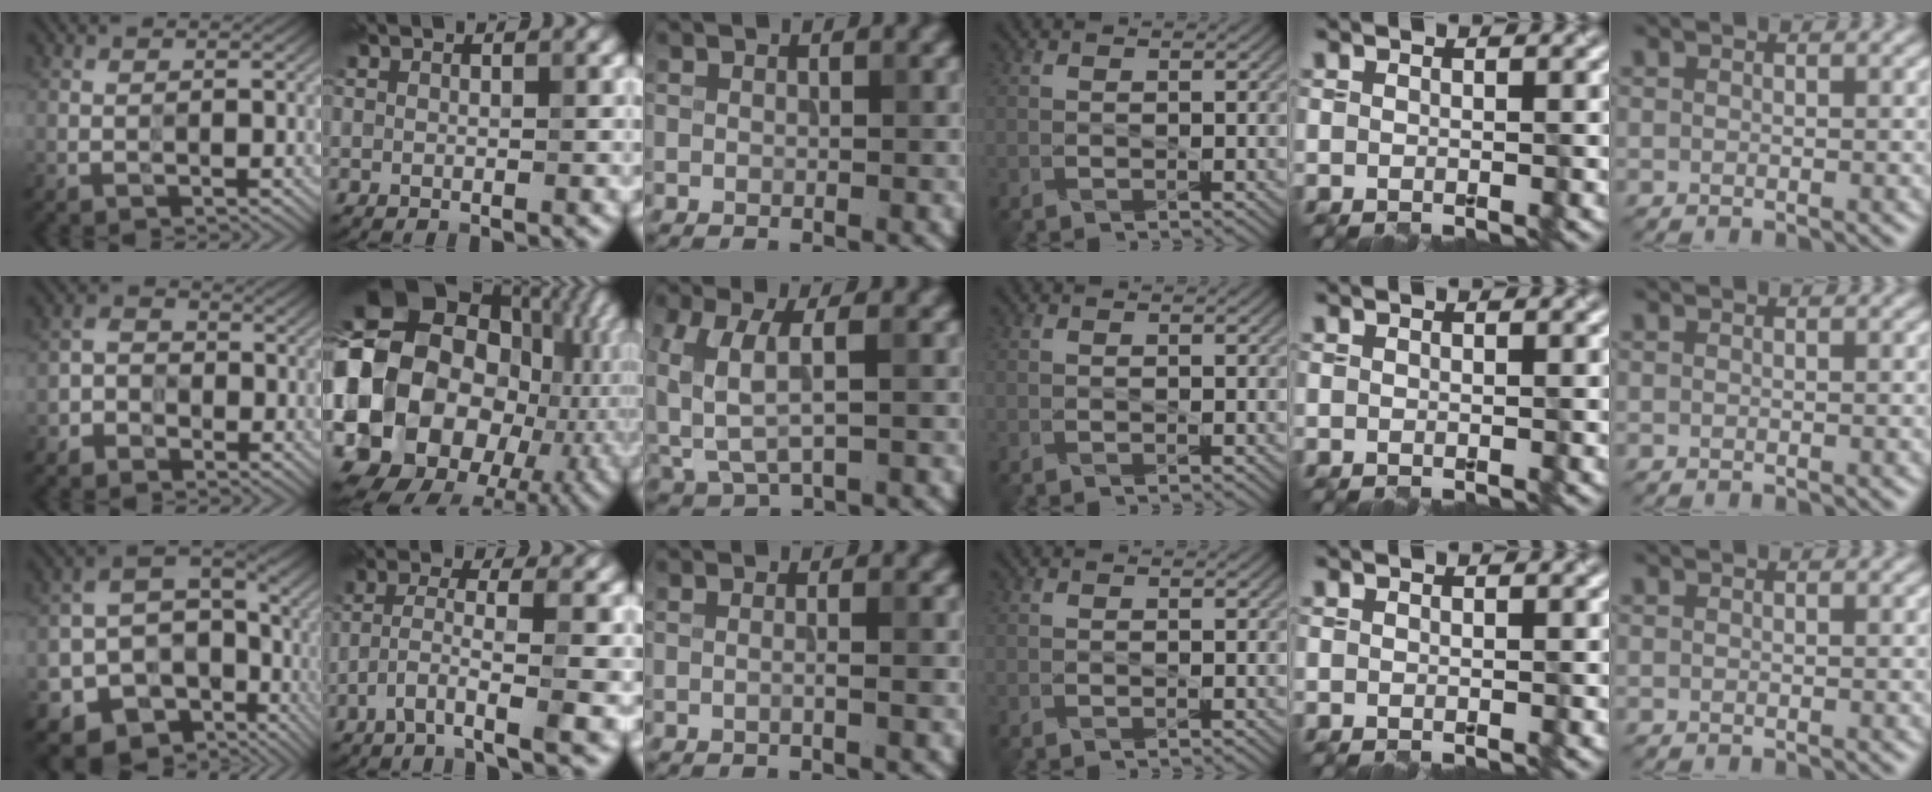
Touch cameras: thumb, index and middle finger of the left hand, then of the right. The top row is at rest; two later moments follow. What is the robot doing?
{"motion": "wipe", "object": "paper plate"}